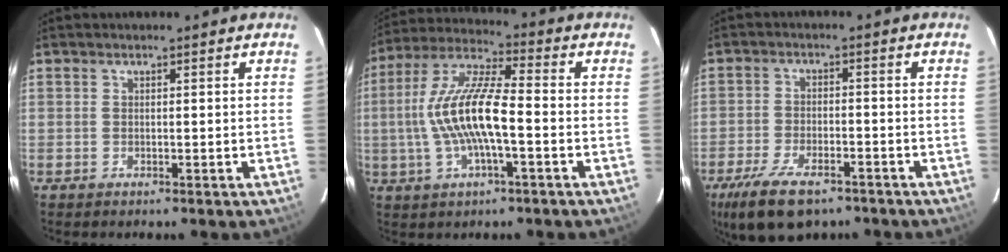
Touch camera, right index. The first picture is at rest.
{"total": 13.7, "force": [-2.0, 3.2, 13.2], "torque": [-0.267, 0.008, -0.041]}
{"total": 12.9, "force": [-8.8, 5.4, 7.7], "torque": [-0.175, -0.025, -0.151]}